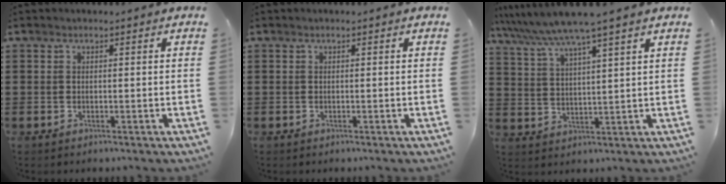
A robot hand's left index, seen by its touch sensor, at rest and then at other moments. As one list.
[{"total": 0.0}, {"total": 6.5, "force": [5.5, -0.8, 3.5], "torque": [-0.086, -0.030, 0.092]}]